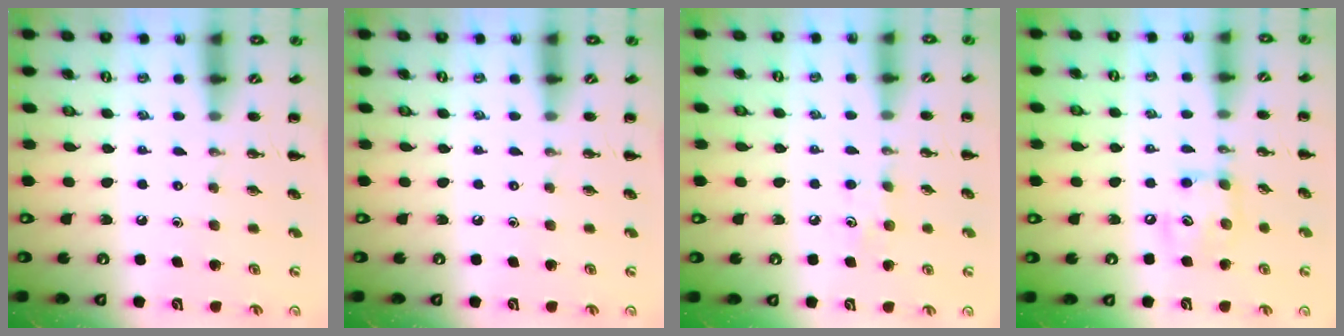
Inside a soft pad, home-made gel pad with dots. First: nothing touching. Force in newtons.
{"total": 0.0}
{"total": 7.1, "press": 6.9, "slide": 1.7}
{"total": 9.7, "press": 9.7, "slide": 0.8}